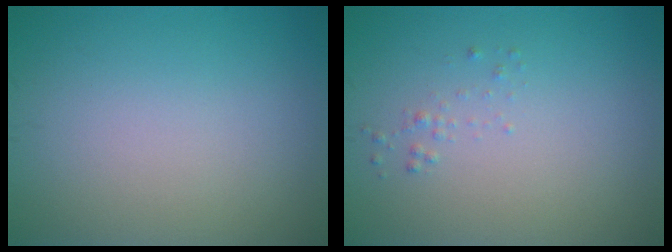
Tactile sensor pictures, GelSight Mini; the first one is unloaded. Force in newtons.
{"total": 0.6, "press": 0.6, "slide": 0.1}